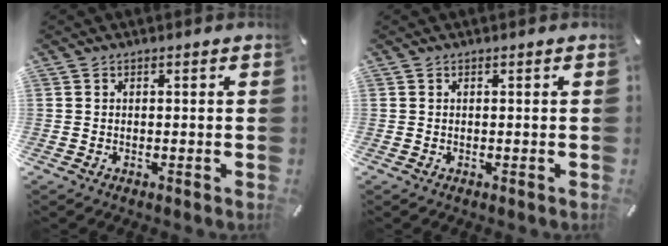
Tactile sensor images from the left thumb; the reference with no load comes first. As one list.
[{"total": 0.0}]